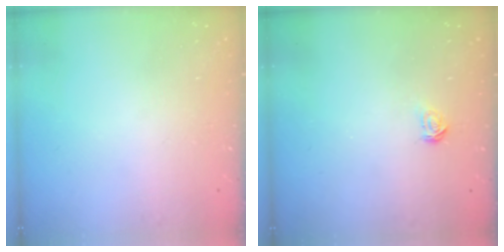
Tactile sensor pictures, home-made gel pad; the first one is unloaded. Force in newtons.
{"total": 1.6, "press": 1.6, "slide": 0.2}